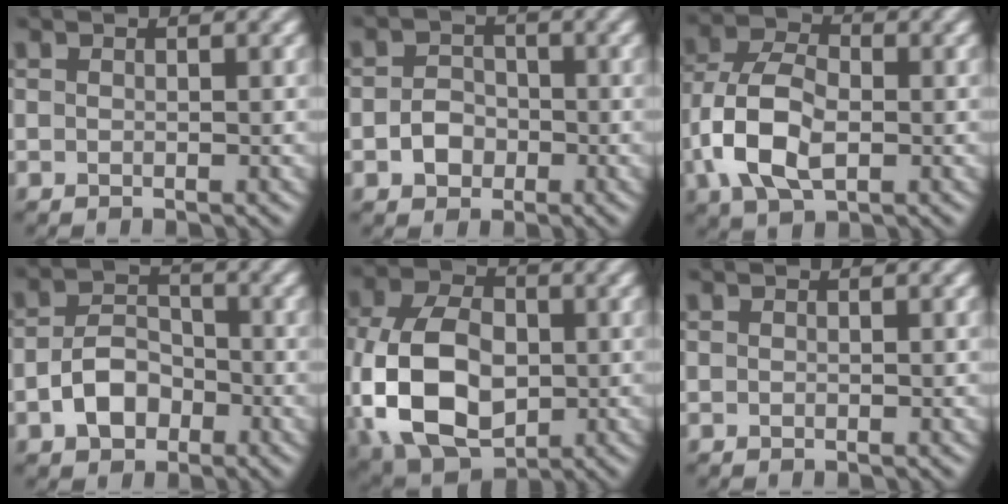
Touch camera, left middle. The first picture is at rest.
{"total": 2.6, "force": [-0.8, 2.1, 1.2], "torque": [-0.020, -0.001, -0.018]}
{"total": 7.6, "force": [-1.4, 4.8, 5.7], "torque": [-0.130, 0.002, -0.033]}
{"total": 4.2, "force": [-1.6, 2.9, 2.5], "torque": [-0.046, 0.003, -0.033]}
{"total": 11.7, "force": [-1.7, 8.0, 8.4], "torque": [-0.187, -0.014, -0.039]}
{"total": 0.0}